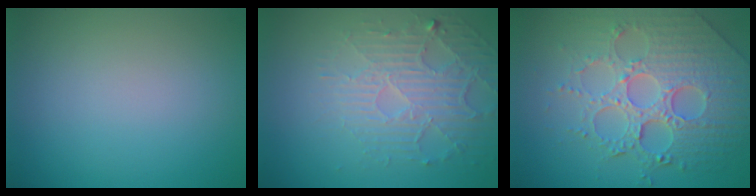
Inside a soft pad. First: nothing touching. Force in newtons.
{"total": 4.8, "press": 3.4, "slide": 3.4}
{"total": 8.1, "press": 6.0, "slide": 5.5}